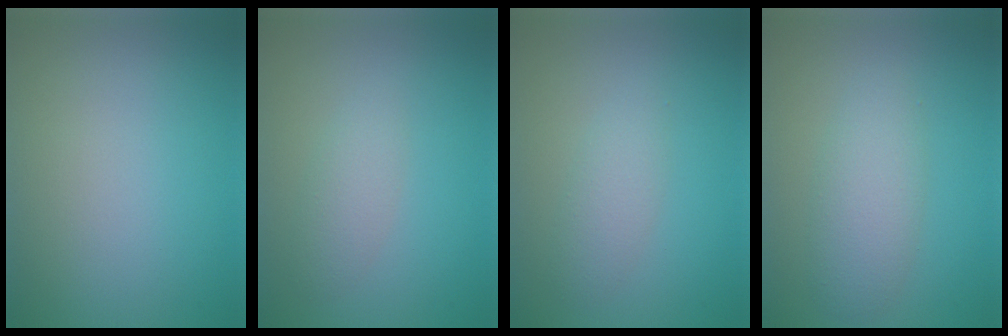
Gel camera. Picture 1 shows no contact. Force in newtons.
{"total": 1.8, "press": 1.8, "slide": 0.1}
{"total": 2.0, "press": 2.0, "slide": 0.2}
{"total": 3.5, "press": 3.5, "slide": 0.3}